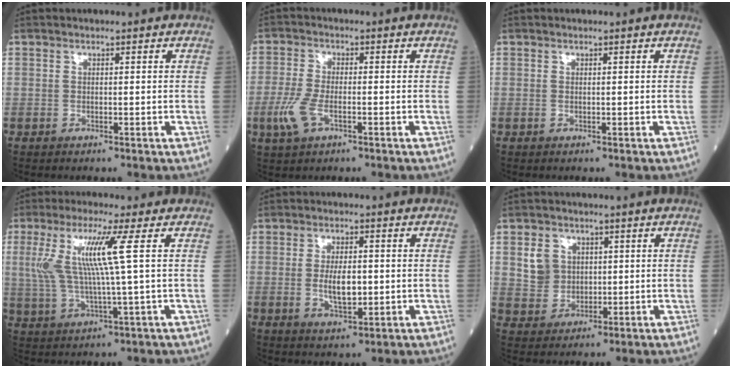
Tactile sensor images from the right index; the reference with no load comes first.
{"total": 5.3, "force": [-2.0, 2.0, 4.5], "torque": [-0.113, -0.009, -0.039]}
{"total": 0.0}
{"total": 9.3, "force": [2.3, -0.7, 9.0], "torque": [-0.198, 0.005, 0.046]}
{"total": 5.4, "force": [-0.3, 2.0, 5.0], "torque": [-0.089, -0.006, -0.002]}
{"total": 4.9, "force": [1.1, 4.5, 1.5], "torque": [-0.031, 0.019, 0.025]}